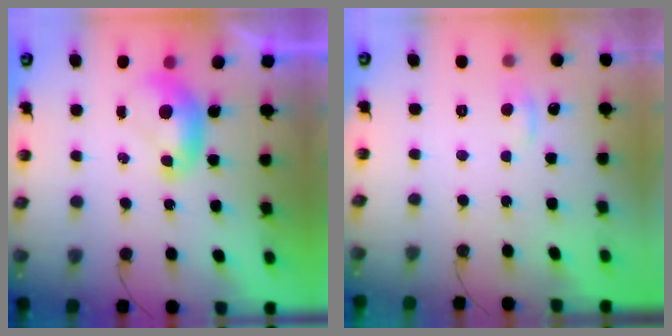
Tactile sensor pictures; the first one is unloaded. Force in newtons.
{"total": 0.8, "press": 0.3, "slide": 0.7}